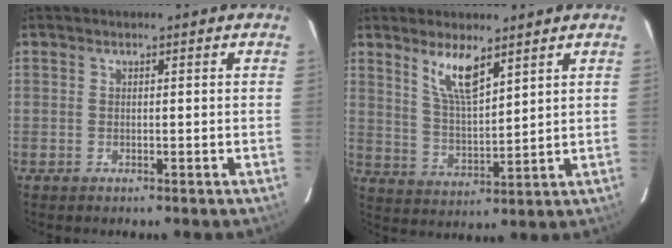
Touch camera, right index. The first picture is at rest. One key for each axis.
{"total": 7.9, "fx": 5.3, "fy": 2.0, "fz": 5.6, "tx": -0.105, "ty": -0.004, "tz": 0.110}